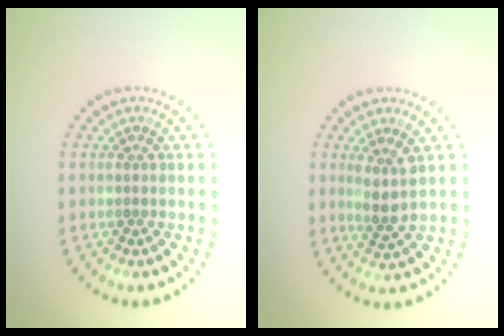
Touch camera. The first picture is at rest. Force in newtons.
{"total": 2.2, "press": 1.7, "slide": 1.4}